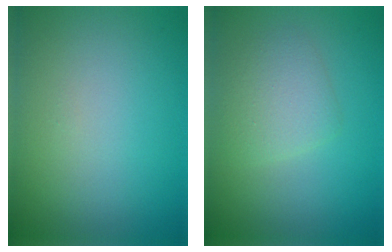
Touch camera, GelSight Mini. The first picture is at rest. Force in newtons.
{"total": 2.7, "press": 2.7, "slide": 0.0}